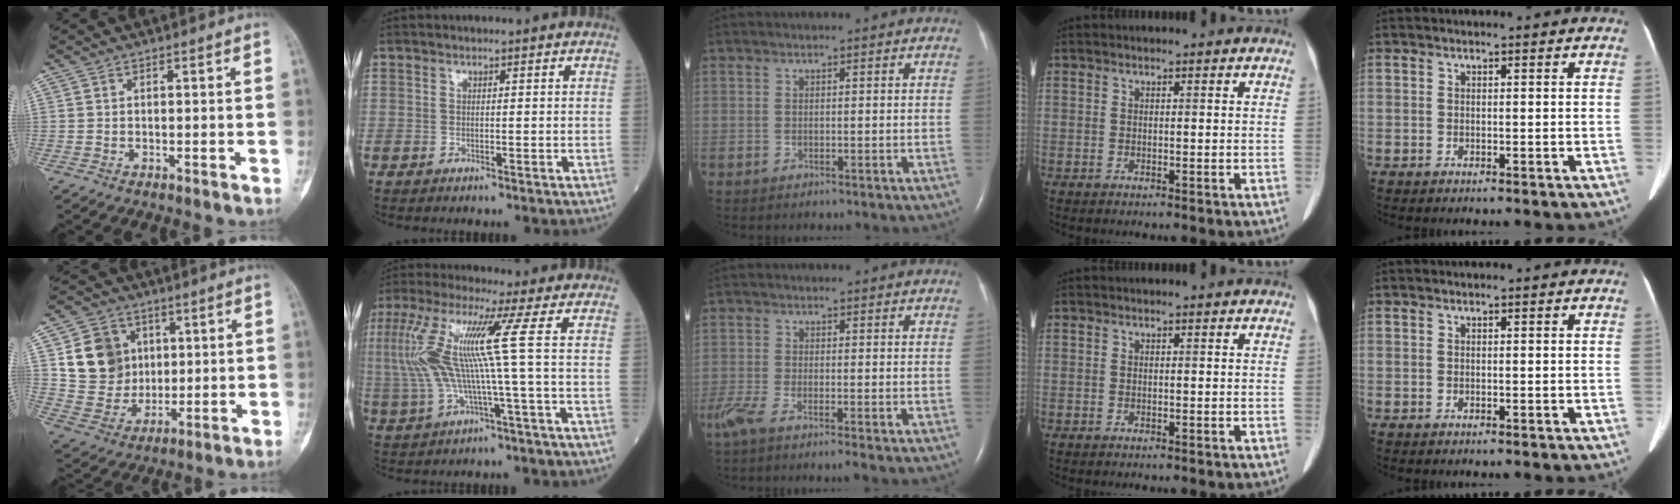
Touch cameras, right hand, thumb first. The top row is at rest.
{"thumb": {"total": 13.0, "force": [3.4, 11.3, 5.4], "torque": [-0.056, -0.008, 0.074]}, "index": {"total": 12.4, "force": [1.3, -0.5, 12.3], "torque": [-0.271, 0.019, 0.022]}, "middle": {"total": 3.9, "force": [-2.9, 0.0, 2.7], "torque": [-0.058, -0.011, -0.059]}}